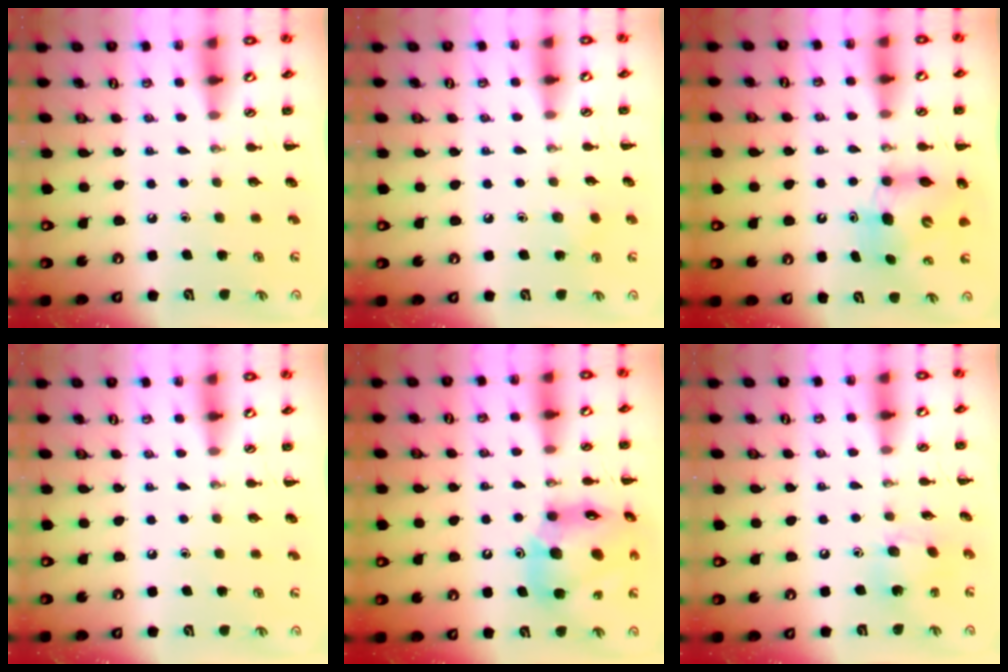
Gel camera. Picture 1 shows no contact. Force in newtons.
{"total": 4.3, "press": 4.1, "slide": 1.3}
{"total": 7.2, "press": 7.0, "slide": 1.6}
{"total": 0.0}
{"total": 18.2, "press": 17.6, "slide": 4.8}
{"total": 7.5, "press": 7.5, "slide": 0.6}